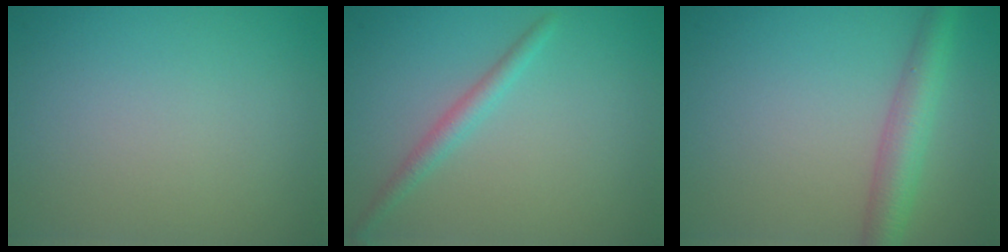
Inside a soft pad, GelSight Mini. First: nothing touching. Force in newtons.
{"total": 1.8, "press": 1.8, "slide": 0.0}
{"total": 4.1, "press": 4.1, "slide": 0.1}